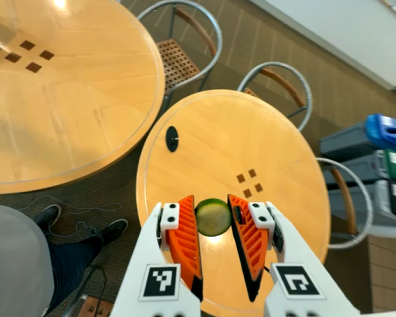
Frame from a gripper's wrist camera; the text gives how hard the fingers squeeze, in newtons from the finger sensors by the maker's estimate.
{"total": 9.9, "left": 10.2, "right": 9.6}